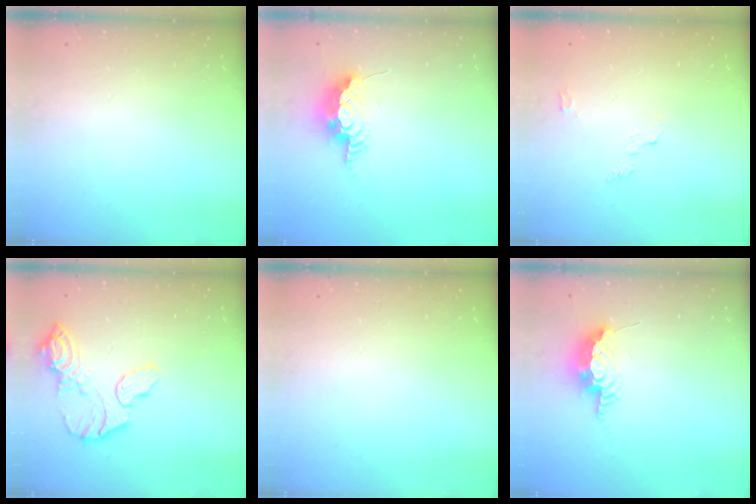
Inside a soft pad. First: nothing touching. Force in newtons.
{"total": 8.7, "press": 8.5, "slide": 1.7}
{"total": 3.5, "press": 3.5, "slide": 0.3}
{"total": 12.9, "press": 12.9, "slide": 1.1}
{"total": 0.0}
{"total": 8.5, "press": 8.4, "slide": 1.6}